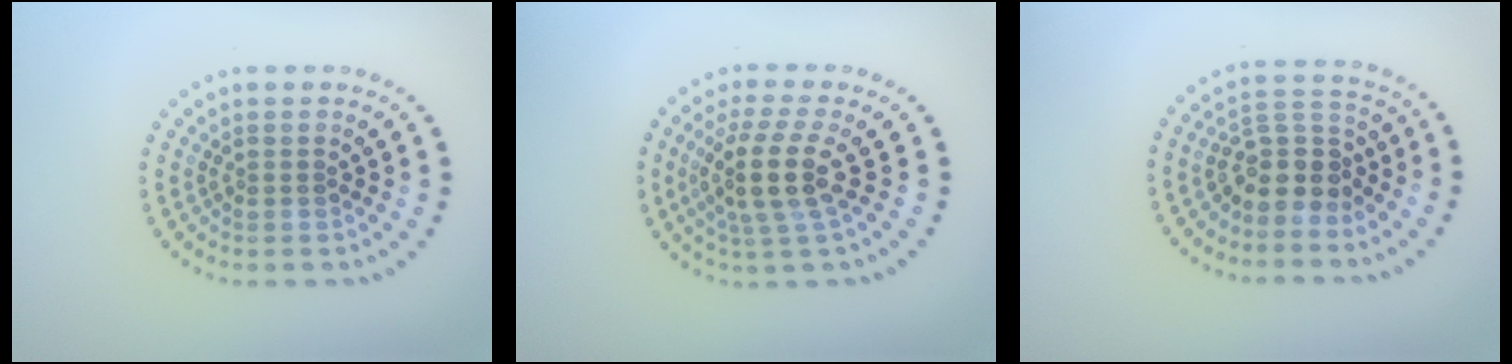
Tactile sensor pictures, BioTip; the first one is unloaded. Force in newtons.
{"total": 4.3, "press": 3.4, "slide": 2.6}
{"total": 4.0, "press": 3.5, "slide": 1.9}